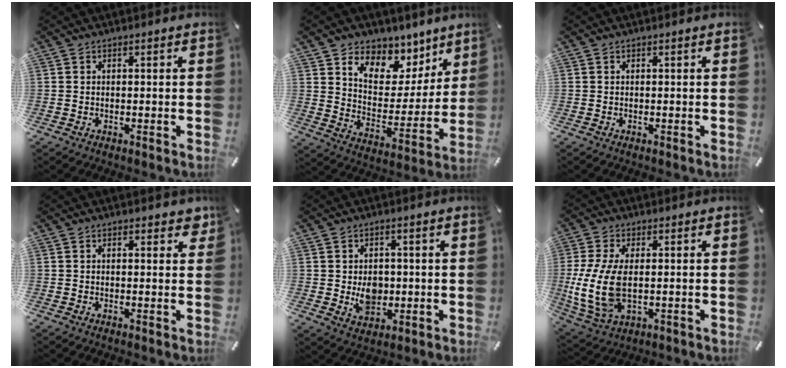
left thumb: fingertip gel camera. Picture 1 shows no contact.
{"total": 9.5, "force": [6.6, 6.6, 1.6], "torque": [-0.022, -0.079, 0.120]}
{"total": 0.0}
{"total": 2.3, "force": [1.4, 1.1, 1.5], "torque": [-0.016, -0.003, 0.020]}
{"total": 6.3, "force": [-0.3, 5.3, 3.4], "torque": [-0.040, -0.005, -0.005]}
{"total": 11.9, "force": [-0.2, 6.5, 9.9], "torque": [-0.228, -0.014, -0.001]}